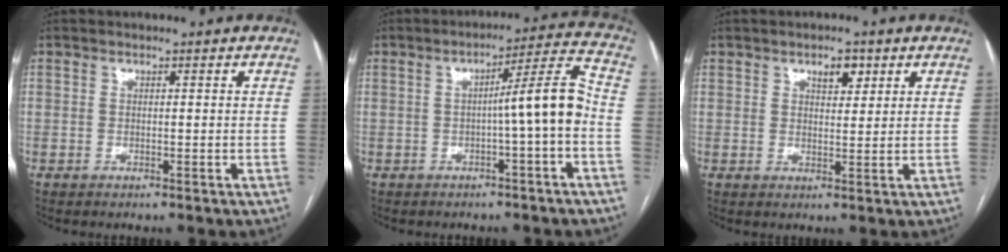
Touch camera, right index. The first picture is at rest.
{"total": 8.0, "force": [-1.6, -0.7, 7.8], "torque": [-0.109, 0.022, -0.021]}
{"total": 3.4, "force": [1.9, 1.5, 2.4], "torque": [-0.036, 0.003, 0.032]}